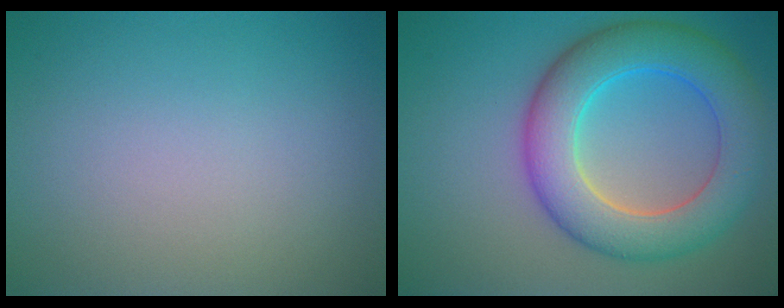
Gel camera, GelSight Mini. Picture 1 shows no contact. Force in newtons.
{"total": 8.4, "press": 8.4, "slide": 0.6}